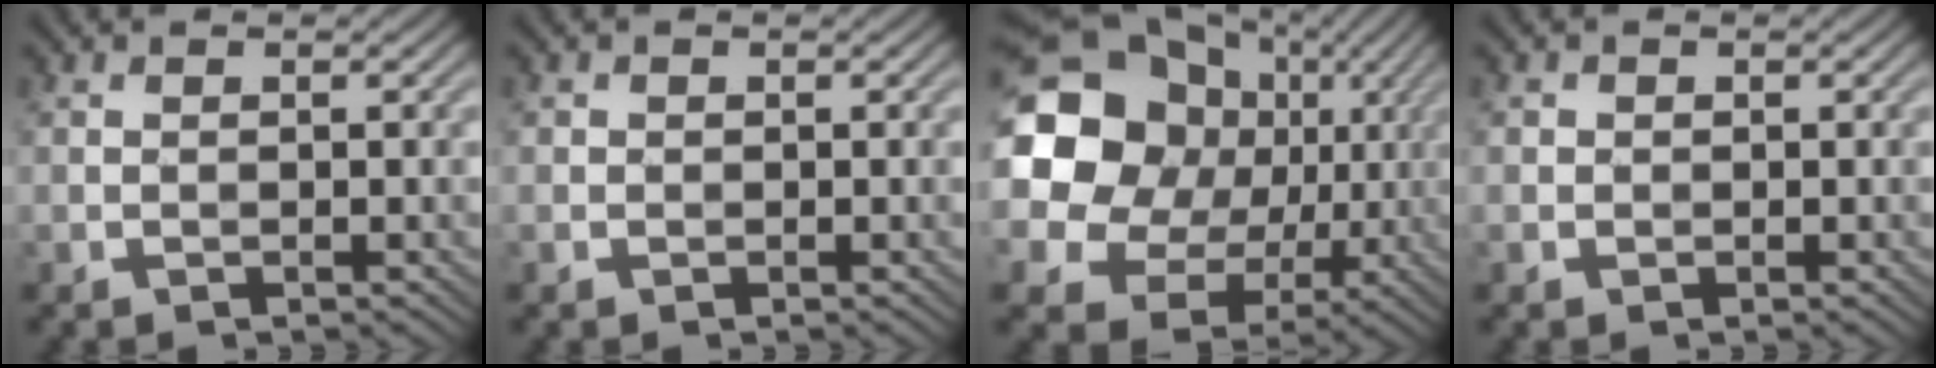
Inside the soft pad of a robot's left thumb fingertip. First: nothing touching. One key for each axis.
{"total": 0.7, "fx": -0.1, "fy": 0.7, "fz": 0.1, "tx": -0.001, "ty": -0.002, "tz": -0.003}
{"total": 22.2, "fx": 5.2, "fy": 19.3, "fz": 9.6, "tx": -0.273, "ty": 0.022, "tz": 0.088}
{"total": 1.0, "fx": 0.0, "fy": 1.0, "fz": 0.1, "tx": -0.002, "ty": -0.003, "tz": -0.002}